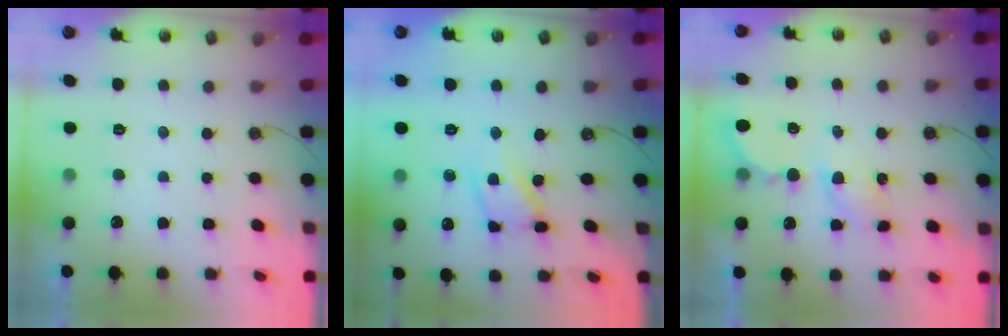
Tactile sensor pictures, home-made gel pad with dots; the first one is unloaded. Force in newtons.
{"total": 12.7, "press": 12.6, "slide": 1.4}
{"total": 7.0, "press": 7.0, "slide": 0.4}